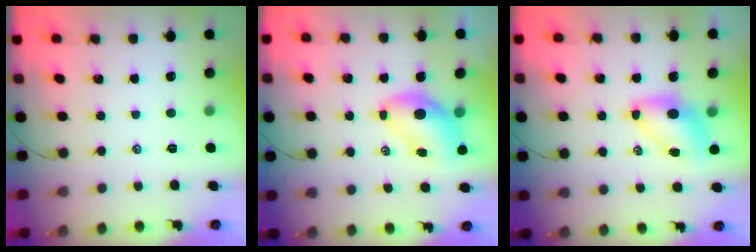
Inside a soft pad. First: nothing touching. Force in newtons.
{"total": 7.5, "press": 7.3, "slide": 2.0}
{"total": 7.3, "press": 7.3, "slide": 0.9}